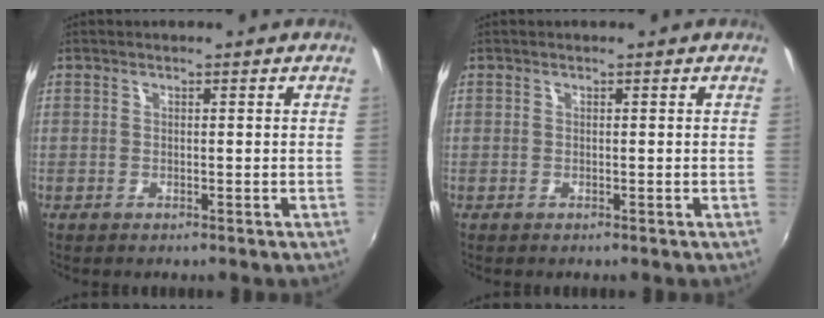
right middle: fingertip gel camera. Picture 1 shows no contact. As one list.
[{"total": 0.0}]